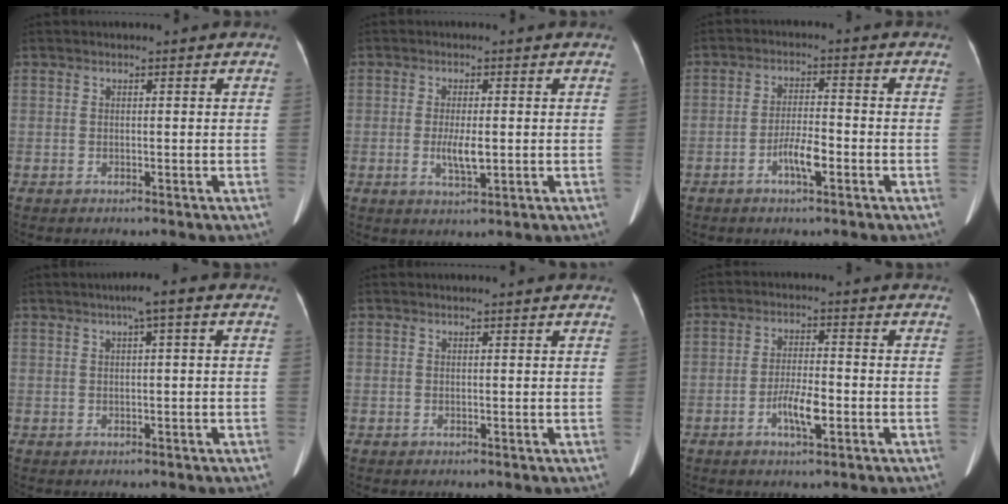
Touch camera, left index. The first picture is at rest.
{"total": 3.6, "force": [-0.4, 0.9, 3.5], "torque": [-0.069, -0.005, -0.006]}
{"total": 4.4, "force": [-2.2, 0.8, 3.8], "torque": [-0.073, 0.001, -0.042]}
{"total": 2.9, "force": [1.0, 0.1, 2.7], "torque": [-0.042, 0.012, 0.015]}
{"total": 2.0, "force": [1.8, 0.1, 0.7], "torque": [-0.011, 0.013, 0.020]}
{"total": 5.0, "force": [-2.0, 1.0, 4.5], "torque": [-0.086, -0.001, -0.035]}